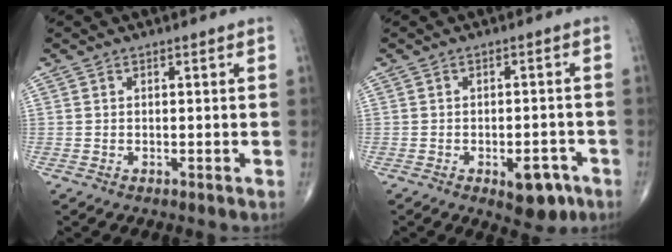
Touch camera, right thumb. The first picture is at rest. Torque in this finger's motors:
{"motor_torque": [2.67, 2.32, 0.30, -0.58, 0.03]}